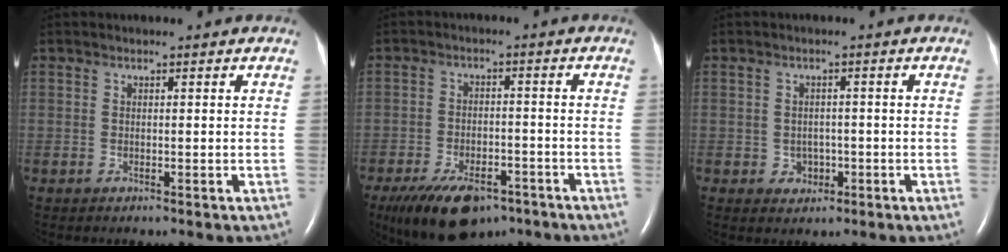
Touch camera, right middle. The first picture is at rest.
{"total": 11.8, "force": [-8.1, 5.5, 6.7], "torque": [-0.120, -0.008, -0.127]}
{"total": 2.4, "force": [-0.8, 2.1, 0.9], "torque": [-0.007, 0.006, -0.005]}